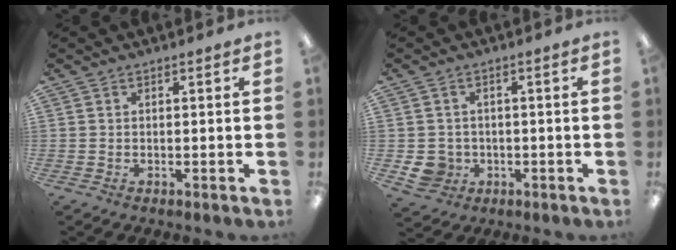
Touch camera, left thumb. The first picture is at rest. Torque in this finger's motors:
{"motor_torque": [-0.29, 0.60, 0.45, -0.32, 0.00]}